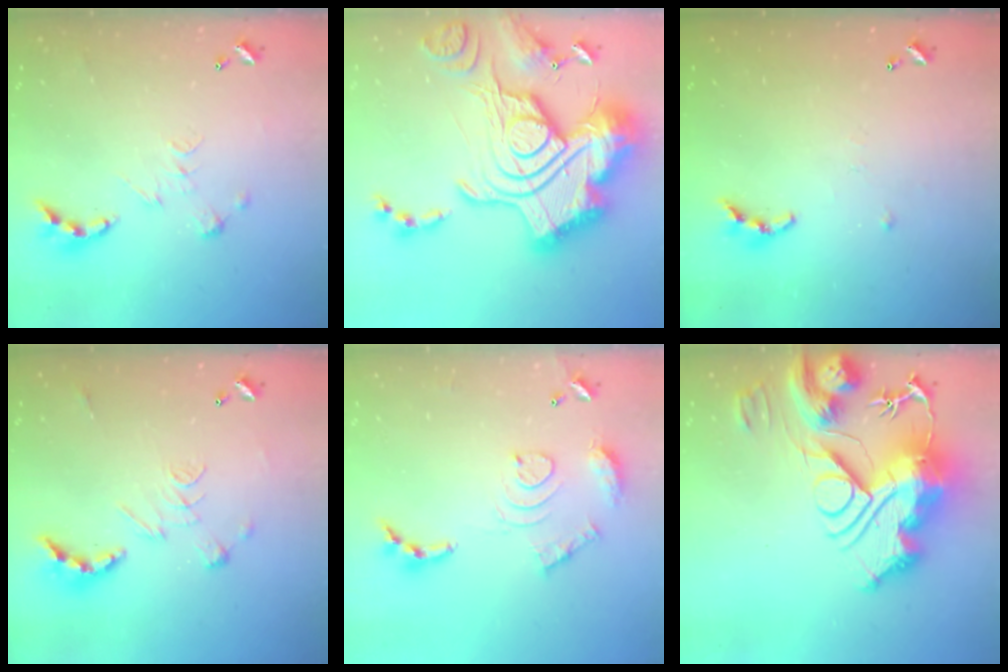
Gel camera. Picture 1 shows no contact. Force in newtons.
{"total": 4.8, "press": 4.1, "slide": 2.6}
{"total": 6.4, "press": 6.4, "slide": 0.5}
{"total": 2.5, "press": 2.0, "slide": 1.5}
{"total": 13.0, "press": 12.9, "slide": 1.1}
{"total": 0.5, "press": 0.5, "slide": 0.0}